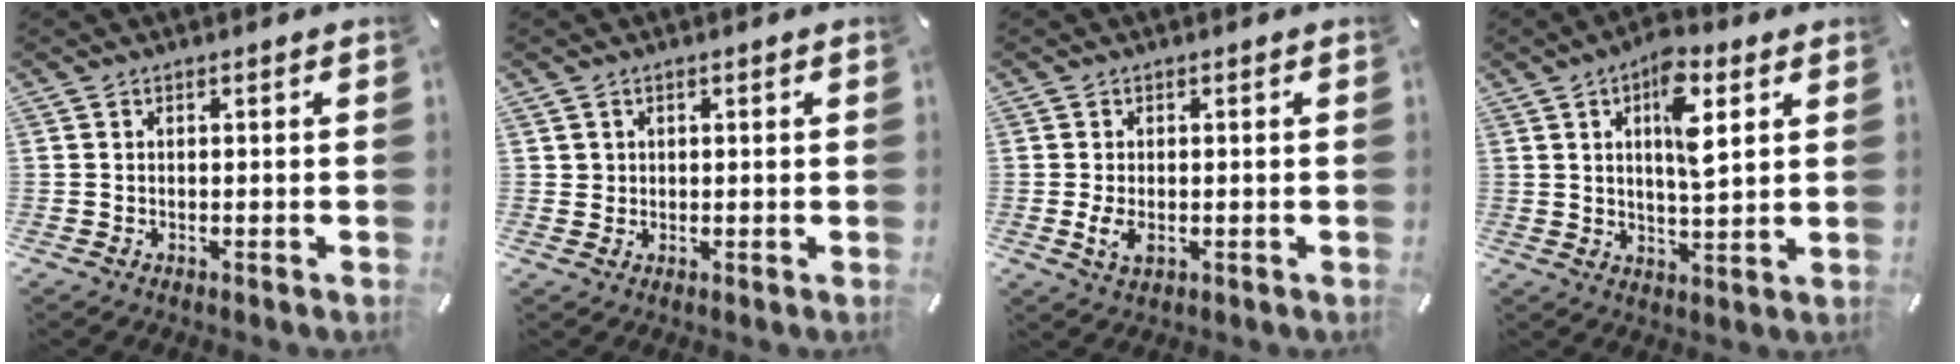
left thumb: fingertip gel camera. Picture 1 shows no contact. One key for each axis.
{"total": 1.8, "fx": 0.8, "fy": 1.6, "fz": -0.1, "tx": 0.001, "ty": 0.003, "tz": 0.013}
{"total": 3.5, "fx": -0.5, "fy": 2.0, "fz": 2.8, "tx": -0.070, "ty": -0.006, "tz": -0.012}
{"total": 10.3, "fx": 4.4, "fy": 4.2, "fz": 8.3, "tx": -0.130, "ty": -0.009, "tz": 0.070}